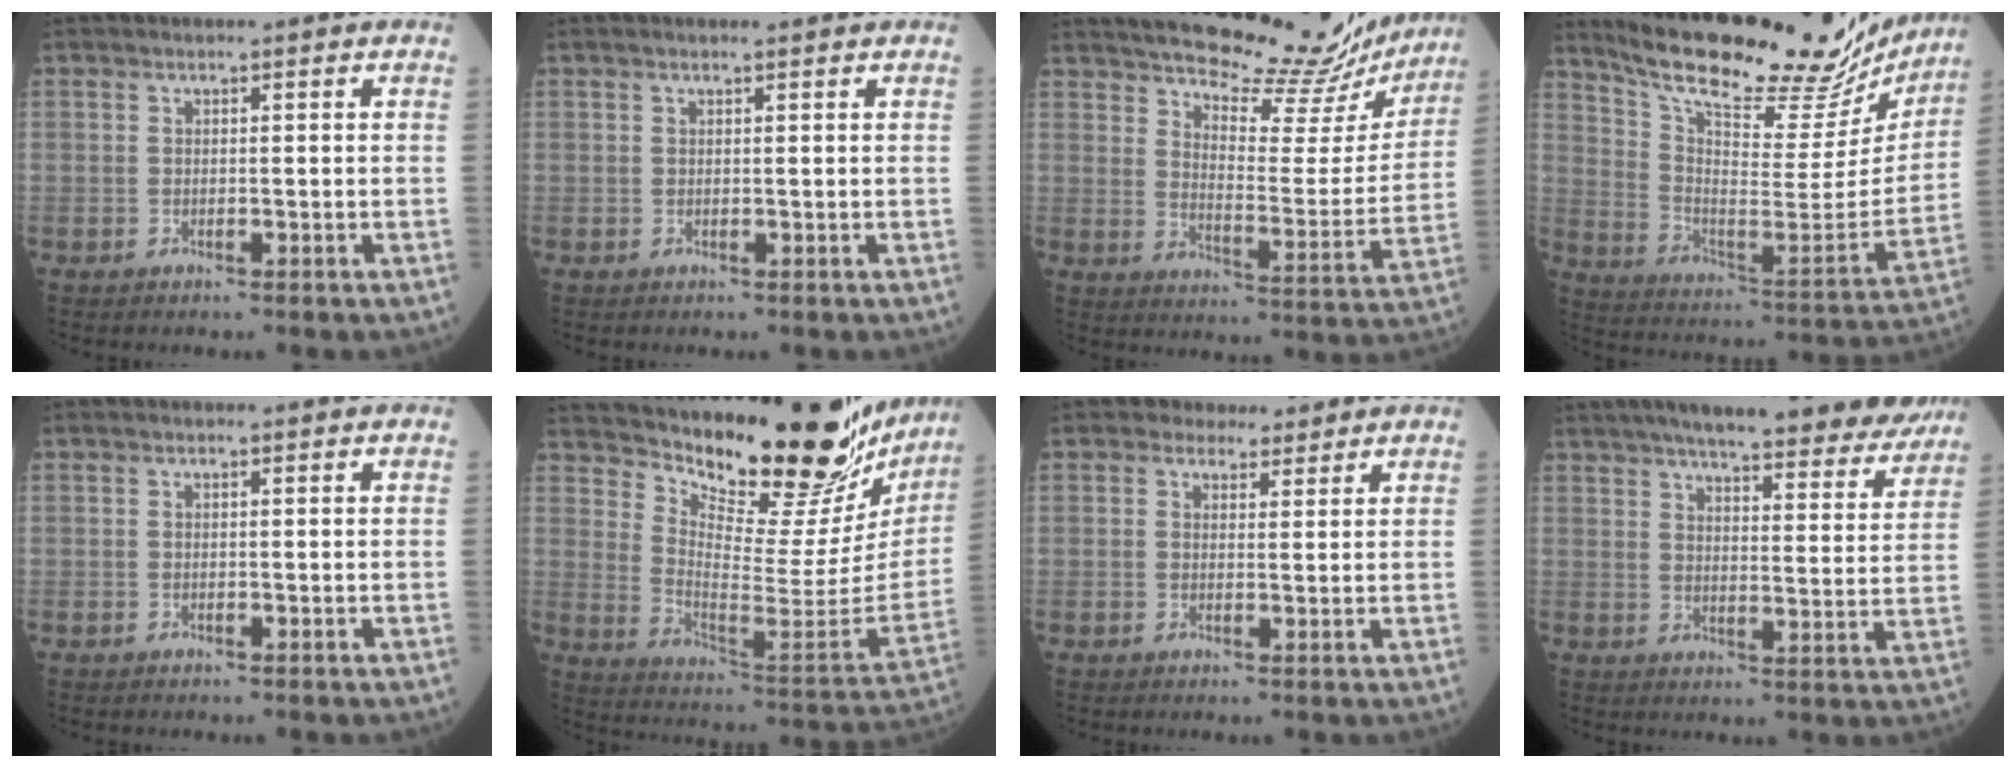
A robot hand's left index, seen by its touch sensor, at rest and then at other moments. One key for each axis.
{"total": 1.1, "fx": 1.0, "fy": -0.1, "fz": 0.5, "tx": -0.010, "ty": 0.010, "tz": 0.018}
{"total": 20.3, "fx": 18.6, "fy": 4.7, "fz": 6.7, "tx": -0.090, "ty": -0.035, "tz": 0.235}
{"total": 26.0, "fx": 22.5, "fy": 6.3, "fz": 11.4, "tx": -0.183, "ty": -0.029, "tz": 0.321}
{"total": 0.0}
{"total": 25.0, "fx": 22.4, "fy": 4.8, "fz": 10.1, "tx": -0.159, "ty": -0.097, "tz": 0.303}
{"total": 3.0, "fx": 2.5, "fy": 1.6, "fz": 0.2, "tx": 0.002, "ty": 0.006, "tz": 0.035}
{"total": 24.4, "fx": 21.2, "fy": 4.3, "fz": 11.4, "tx": -0.169, "ty": -0.009, "tz": 0.267}